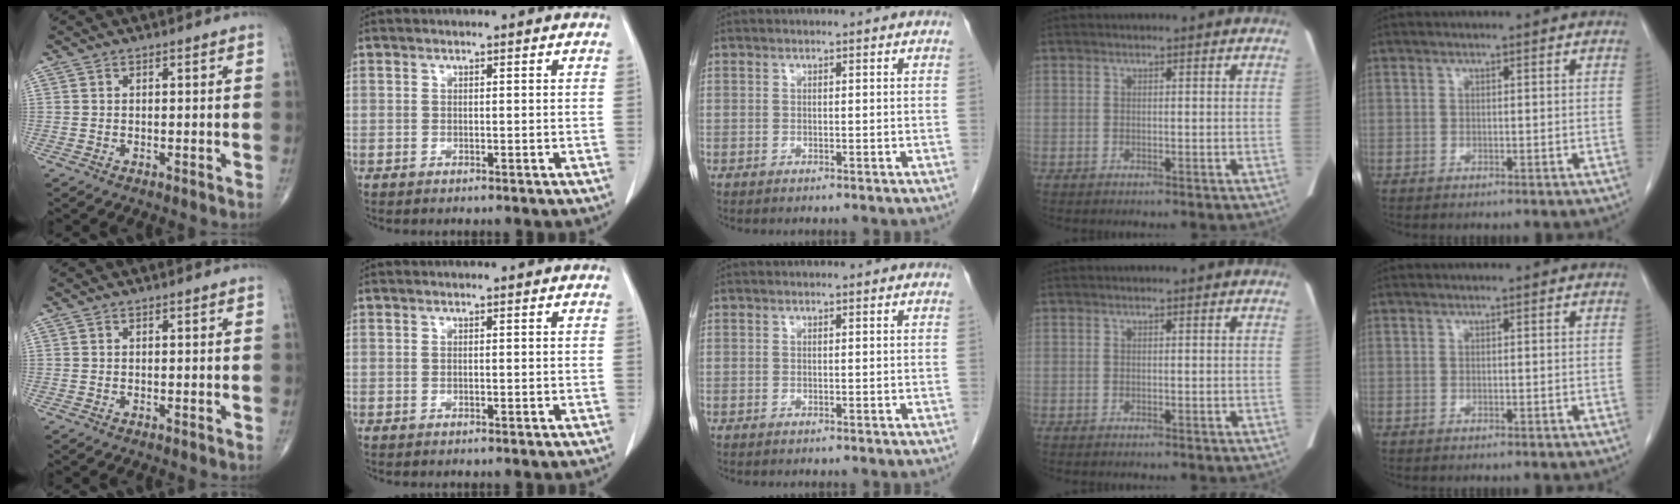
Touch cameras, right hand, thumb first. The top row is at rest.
{}